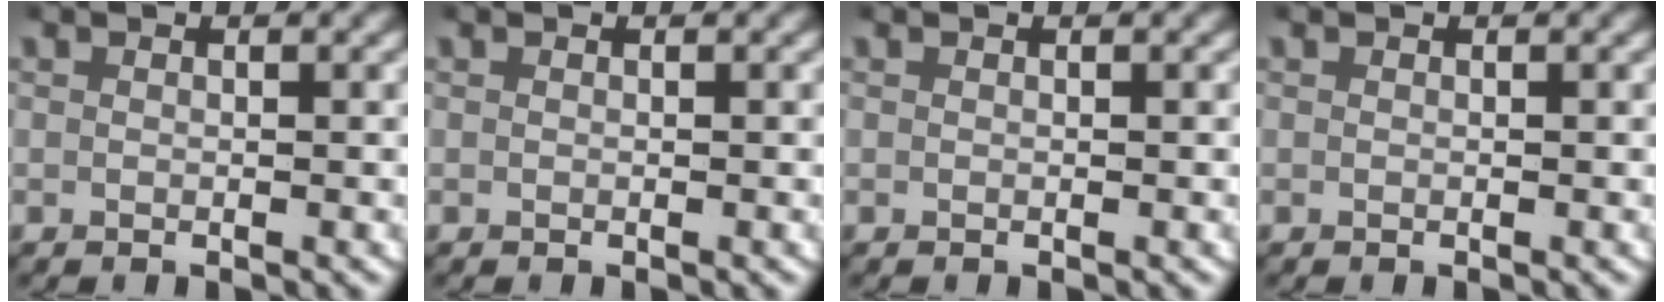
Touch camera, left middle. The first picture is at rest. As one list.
[{"total": 0.0}, {"total": 0.0}, {"total": 0.0}]